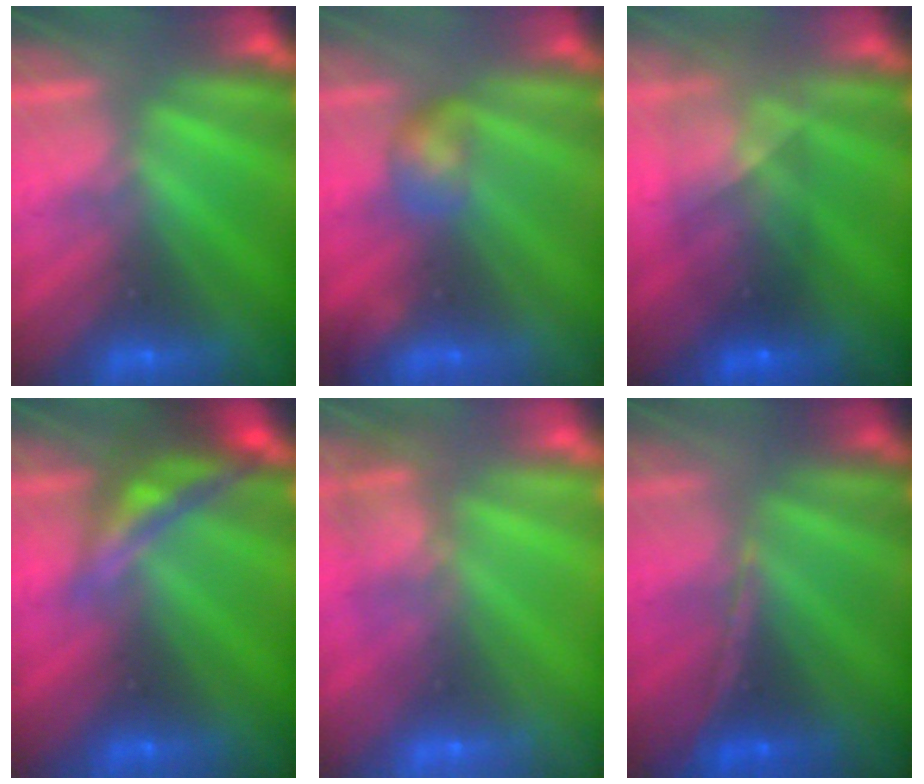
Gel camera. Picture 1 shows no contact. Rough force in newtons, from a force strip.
{"total": 2.9}
{"total": 5.8}
{"total": 6.3}
{"total": 8.2}
{"total": 1.3}